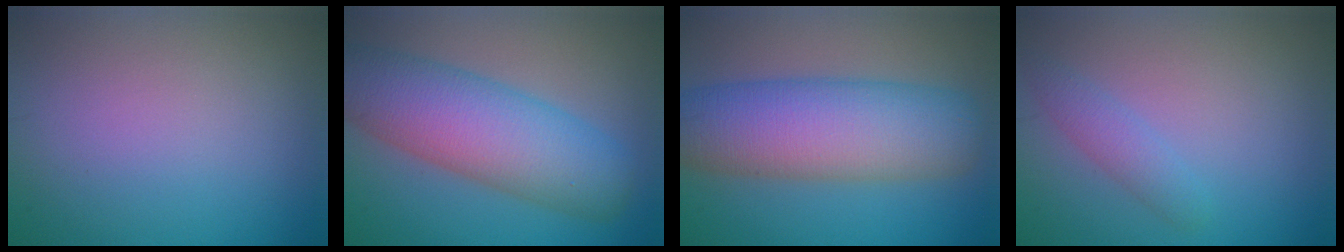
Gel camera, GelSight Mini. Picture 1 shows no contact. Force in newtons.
{"total": 9.5, "press": 9.5, "slide": 0.3}
{"total": 10.0, "press": 10.0, "slide": 0.1}
{"total": 1.9, "press": 1.9, "slide": 0.1}